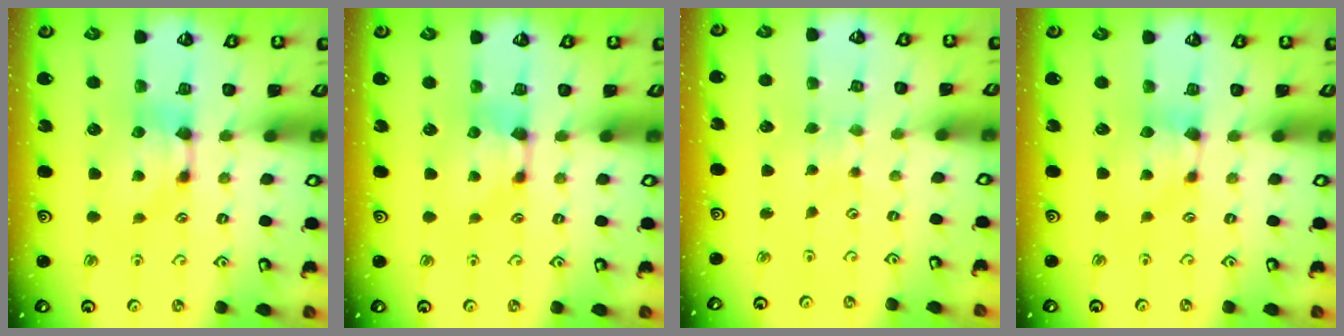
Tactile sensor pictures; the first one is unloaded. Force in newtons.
{"total": 0.0}
{"total": 3.5, "press": 3.5, "slide": 0.1}
{"total": 0.8, "press": 0.7, "slide": 0.5}